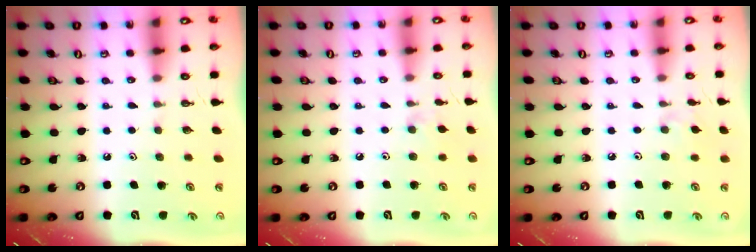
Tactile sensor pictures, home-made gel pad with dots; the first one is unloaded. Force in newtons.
{"total": 3.9, "press": 3.9, "slide": 0.7}
{"total": 2.4, "press": 2.4, "slide": 0.4}